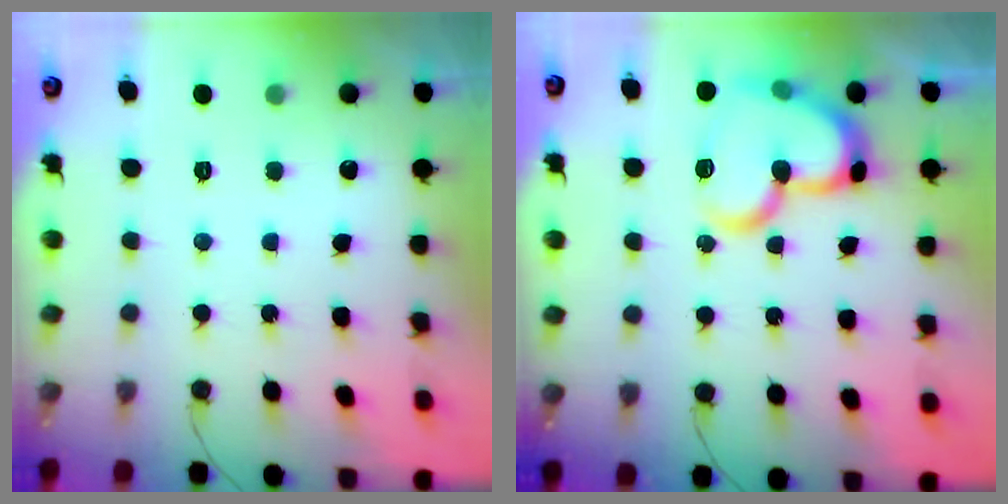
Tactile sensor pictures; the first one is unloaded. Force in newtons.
{"total": 19.2, "press": 19.1, "slide": 2.3}